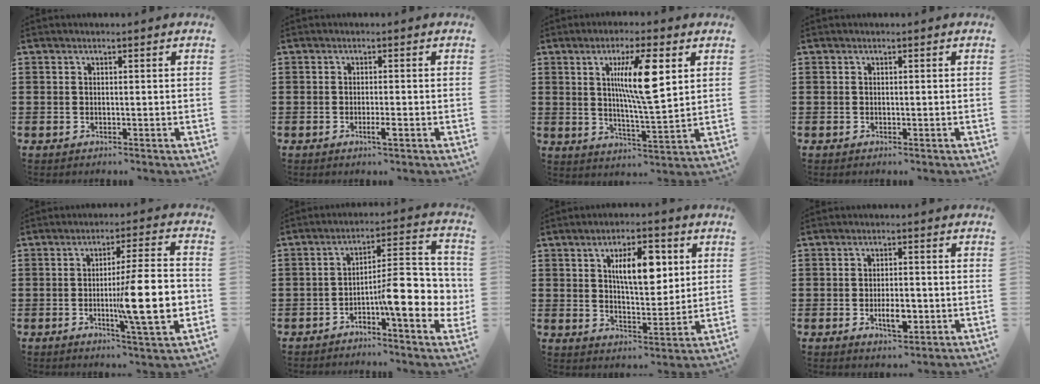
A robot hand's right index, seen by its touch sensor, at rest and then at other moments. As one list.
[{"total": 2.0, "force": [-1.0, 0.2, 1.7], "torque": [-0.035, -0.004, -0.020]}, {"total": 9.9, "force": [3.2, 1.7, 9.2], "torque": [-0.167, 0.000, 0.046]}, {"total": 0.0}, {"total": 13.9, "force": [-2.4, 2.4, 13.5], "torque": [-0.198, -0.015, -0.047]}, {"total": 11.0, "force": [-3.0, 2.9, 10.2], "torque": [-0.136, -0.019, -0.057]}, {"total": 8.4, "force": [2.9, 3.5, 7.0], "torque": [-0.121, 0.003, 0.044]}, {"total": 4.6, "force": [-1.3, 2.0, 4.0], "torque": [-0.074, 0.003, -0.023]}]